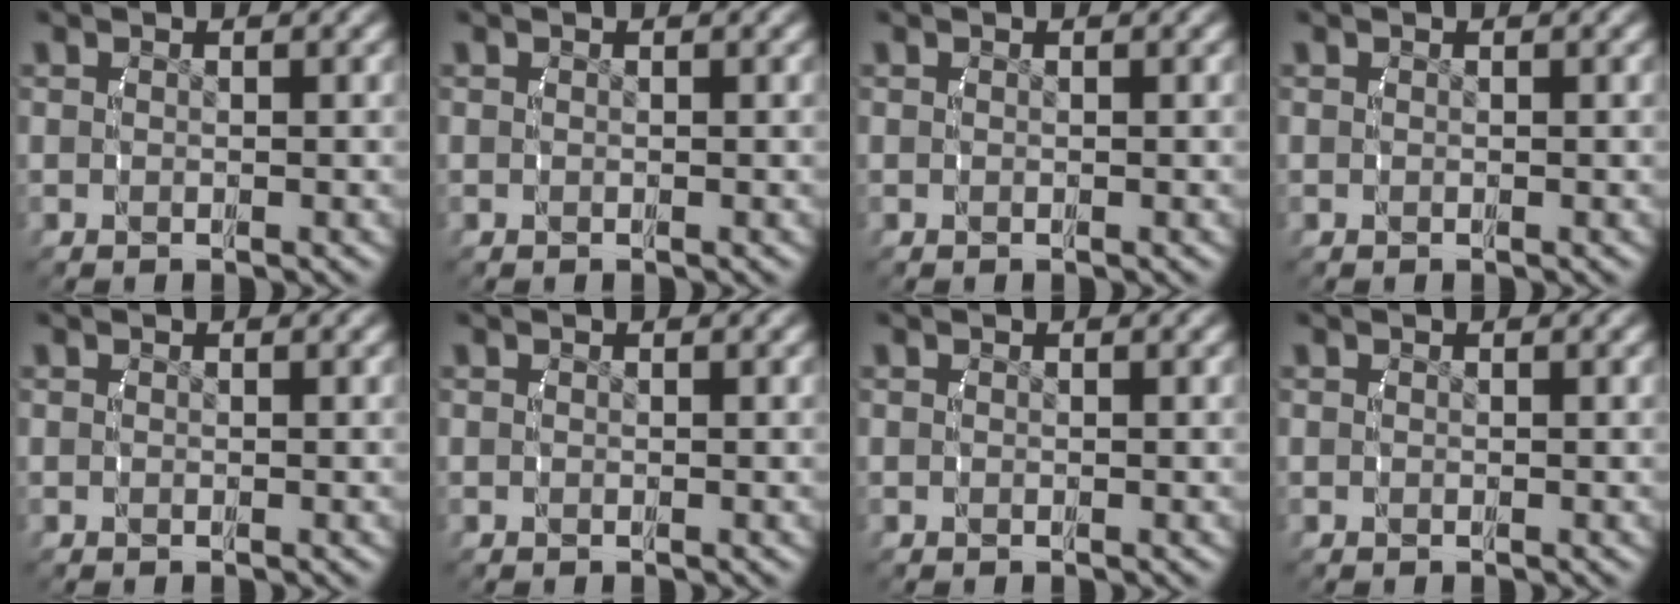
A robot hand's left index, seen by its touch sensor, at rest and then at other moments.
{"total": 0.0}
{"total": 0.0}
{"total": 0.0}
{"total": 1.0, "force": [-0.2, -0.9, -0.4], "torque": [0.014, -0.008, 0.004]}
{"total": 0.0}
{"total": 0.0}
{"total": 0.0}